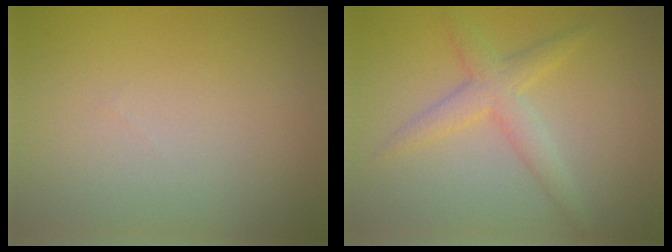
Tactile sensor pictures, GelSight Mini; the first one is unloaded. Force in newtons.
{"total": 2.9, "press": 2.9, "slide": 0.1}